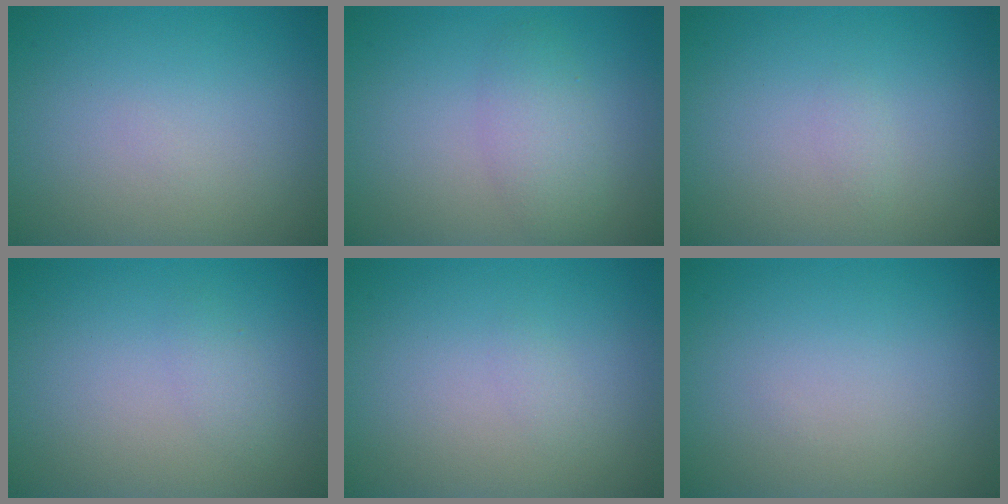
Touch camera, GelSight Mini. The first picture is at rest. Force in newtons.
{"total": 2.7, "press": 2.7, "slide": 0.0}
{"total": 0.6, "press": 0.6, "slide": 0.0}
{"total": 1.0, "press": 1.0, "slide": 0.1}
{"total": 0.5, "press": 0.5, "slide": 0.0}
{"total": 0.0}